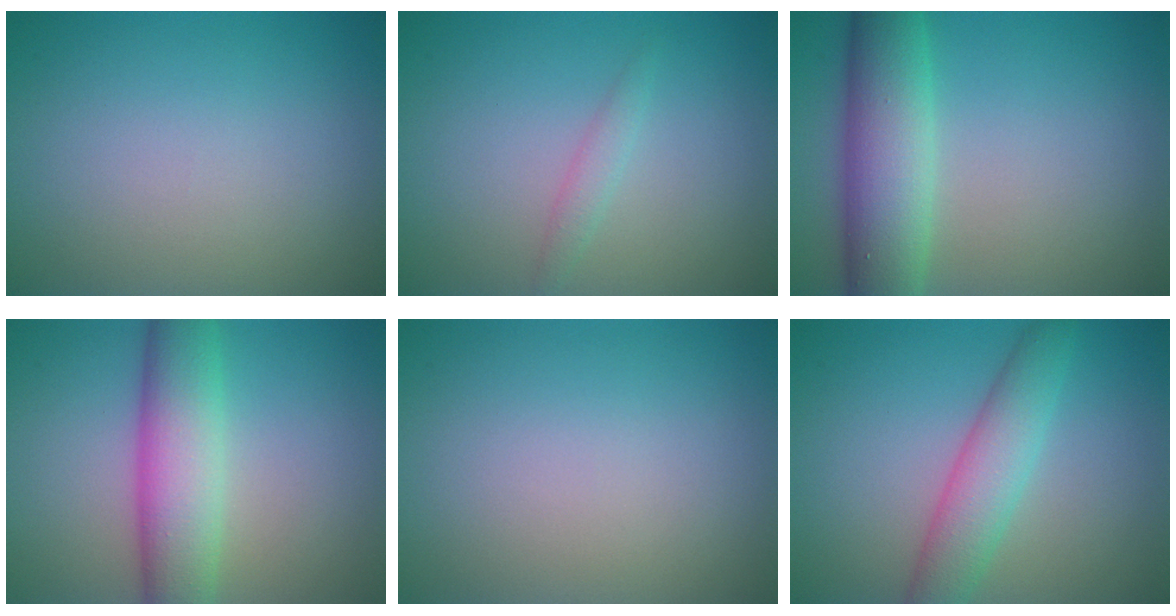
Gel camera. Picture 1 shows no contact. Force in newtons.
{"total": 1.2, "press": 1.2, "slide": 0.1}
{"total": 7.3, "press": 7.3, "slide": 0.4}
{"total": 7.0, "press": 7.0, "slide": 0.1}
{"total": 0.0}
{"total": 4.4, "press": 4.4, "slide": 0.2}